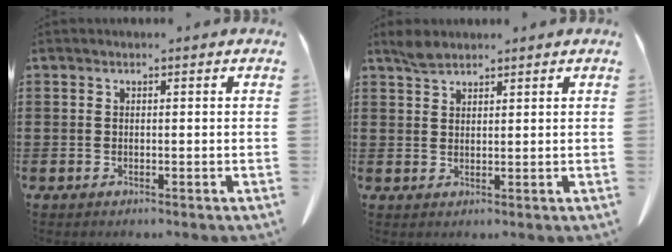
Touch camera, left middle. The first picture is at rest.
{"total": 2.3, "force": [2.0, 0.7, 0.9], "torque": [-0.024, 0.001, 0.039]}